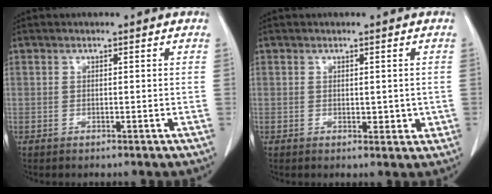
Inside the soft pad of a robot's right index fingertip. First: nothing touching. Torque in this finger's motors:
{"motor_torque": [-0.02, 0.11, 0.00, 0.00]}